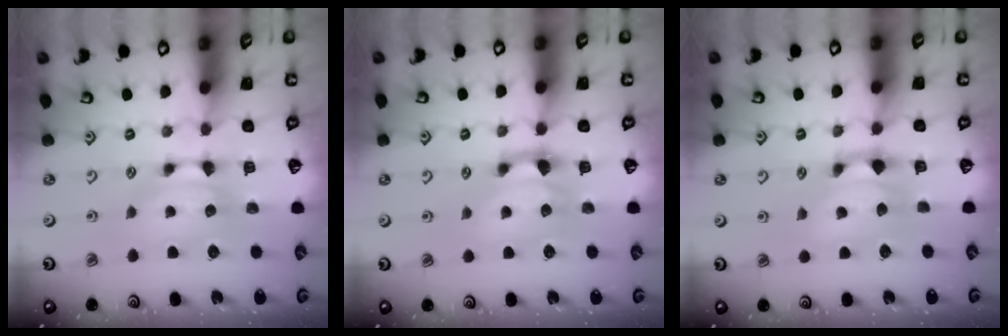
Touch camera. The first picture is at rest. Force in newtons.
{"total": 2.2, "press": 2.1, "slide": 0.9}
{"total": 1.4, "press": 0.4, "slide": 1.3}